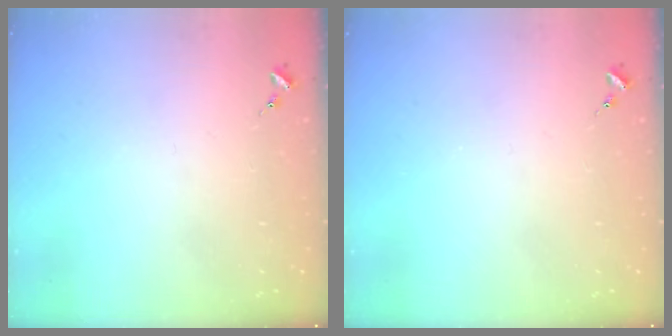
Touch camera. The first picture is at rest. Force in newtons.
{"total": 0.0}